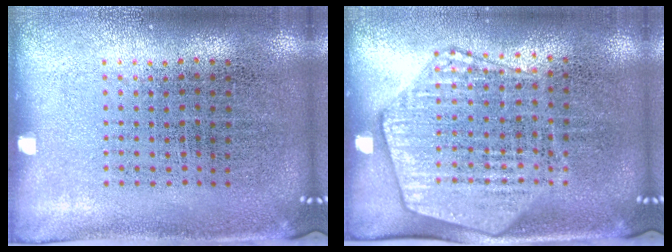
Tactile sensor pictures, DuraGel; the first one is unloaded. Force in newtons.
{"total": 2.1, "press": 1.9, "slide": 0.8}